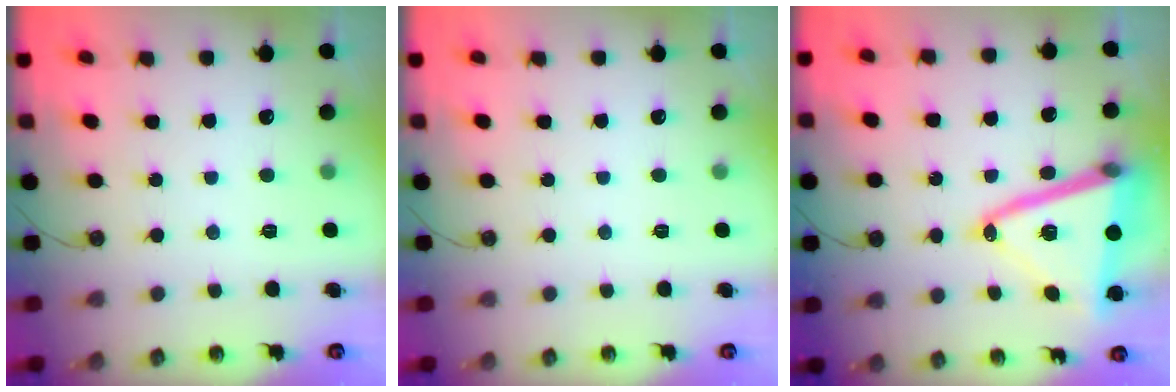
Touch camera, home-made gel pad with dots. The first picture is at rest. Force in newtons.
{"total": 0.0}
{"total": 20.6, "press": 20.4, "slide": 2.7}